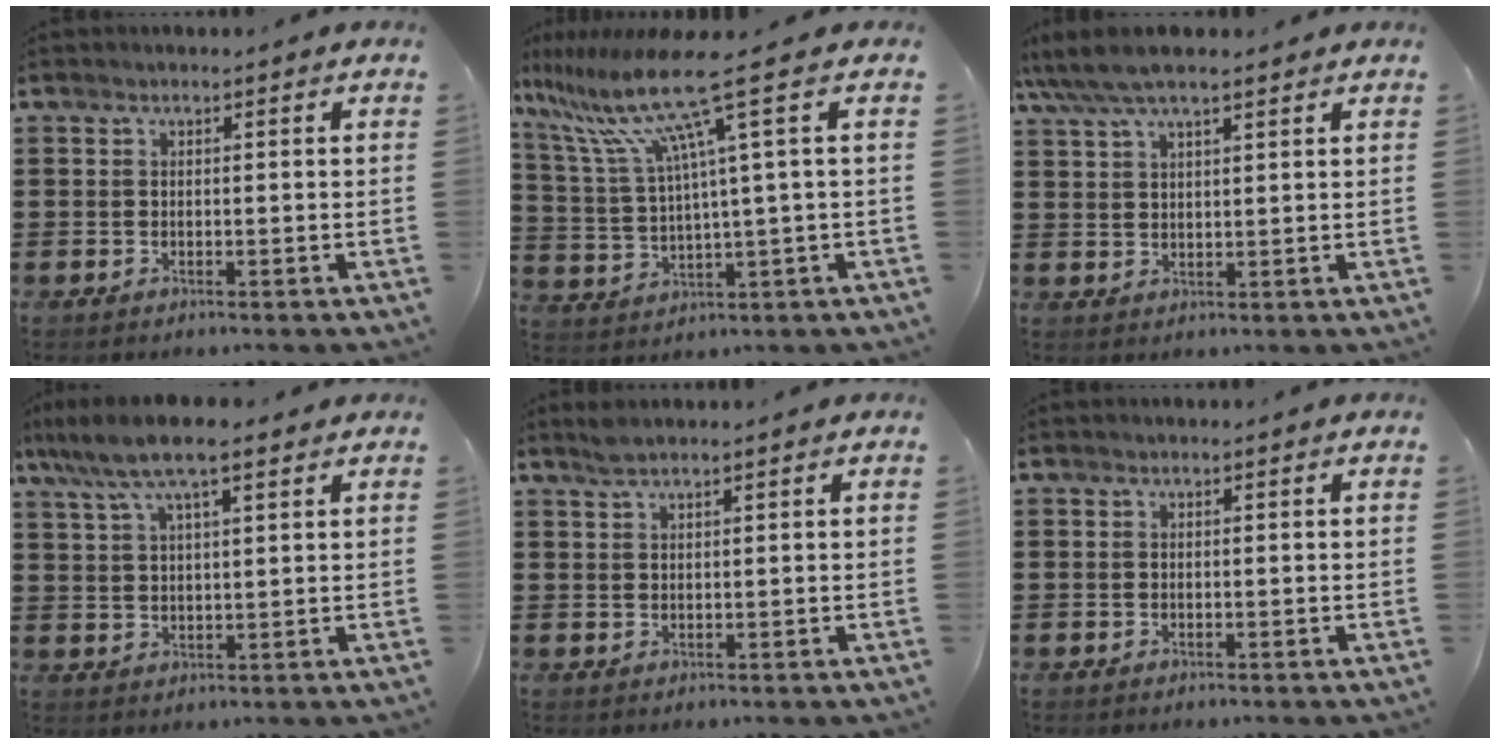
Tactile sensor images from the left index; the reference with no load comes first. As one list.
[{"total": 11.4, "force": [5.8, 0.0, 9.9], "torque": [-0.235, -0.029, 0.078]}, {"total": 5.2, "force": [4.0, 1.4, 2.9], "torque": [-0.068, -0.002, 0.073]}, {"total": 7.7, "force": [5.4, 1.6, 5.2], "torque": [-0.114, -0.004, 0.096]}, {"total": 1.7, "force": [1.4, 0.2, 0.9], "torque": [-0.020, 0.002, 0.026]}, {"total": 0.0}]